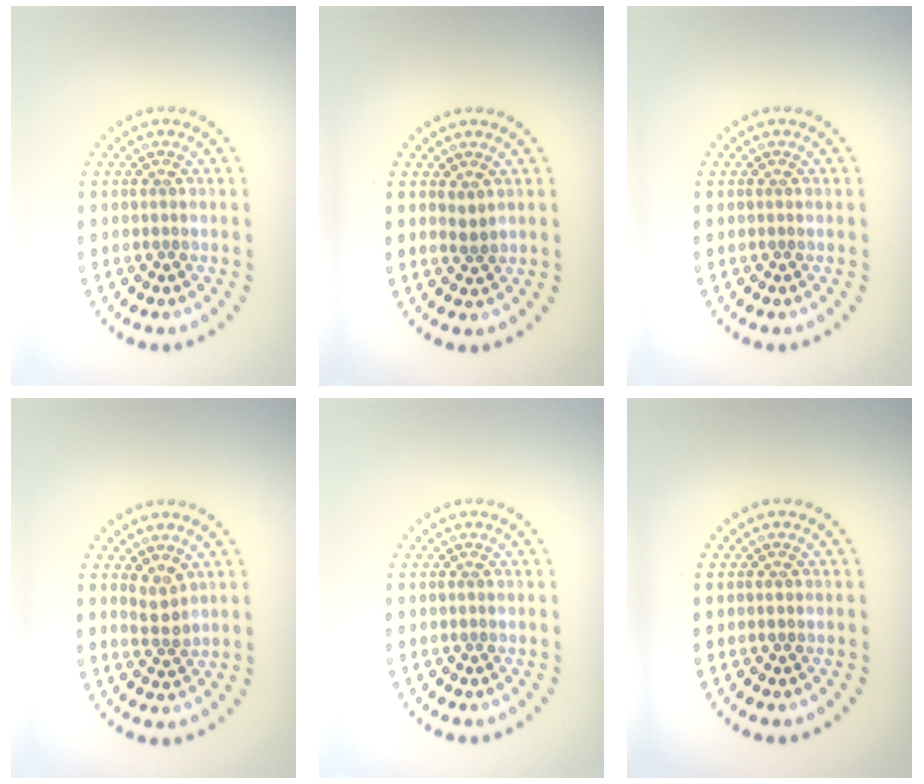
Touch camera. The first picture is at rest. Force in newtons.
{"total": 0.8, "press": 0.7, "slide": 0.4}
{"total": 0.0}
{"total": 1.7, "press": 1.5, "slide": 0.9}
{"total": 0.0}
{"total": 0.6, "press": 0.6, "slide": 0.1}